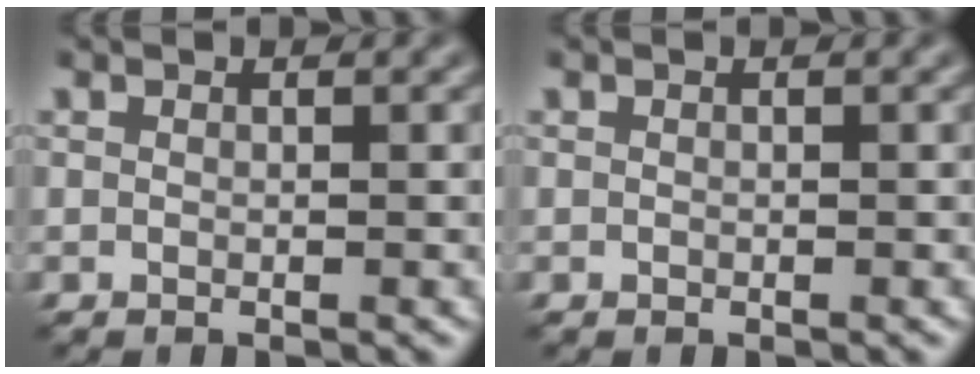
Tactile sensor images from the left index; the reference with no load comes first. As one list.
[{"total": 0.0}]